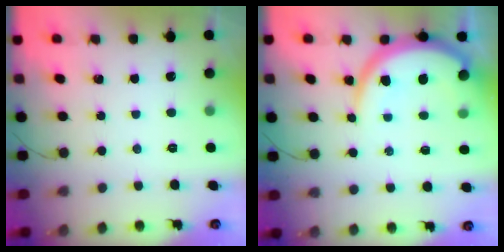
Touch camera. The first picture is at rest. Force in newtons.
{"total": 10.5, "press": 10.4, "slide": 1.2}